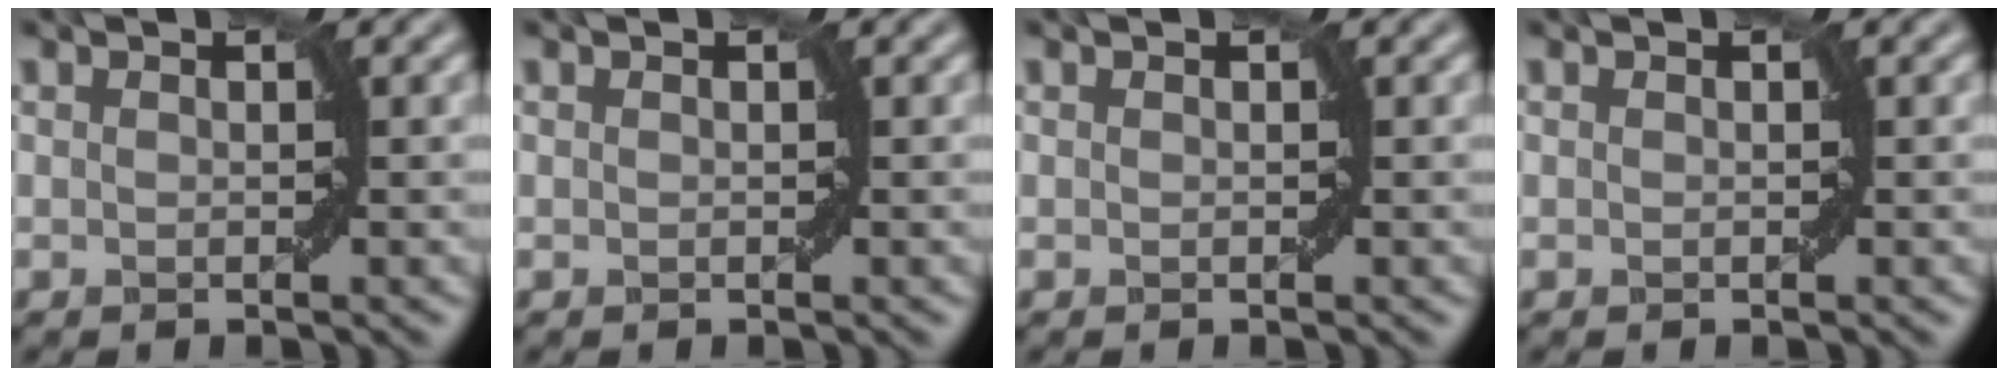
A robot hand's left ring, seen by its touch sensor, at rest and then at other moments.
{"total": 0.0}
{"total": 0.0}
{"total": 0.0}